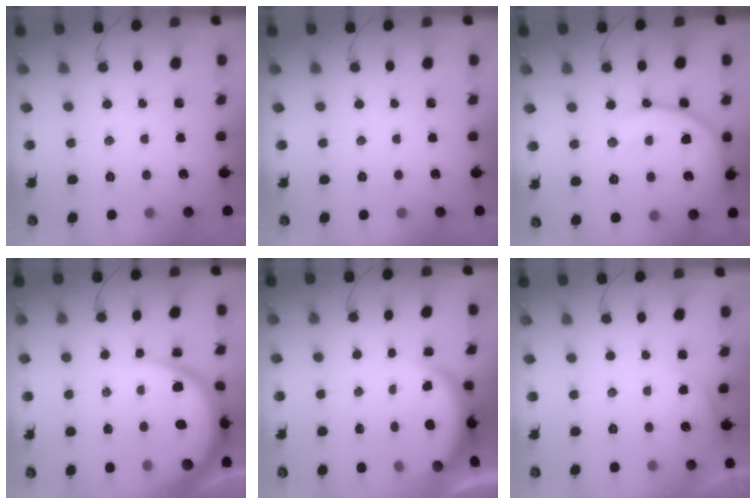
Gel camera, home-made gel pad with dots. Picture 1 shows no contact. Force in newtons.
{"total": 0.0}
{"total": 17.8, "press": 17.4, "slide": 3.7}
{"total": 12.2, "press": 12.1, "slide": 1.1}
{"total": 4.7, "press": 4.7, "slide": 0.7}
{"total": 3.9, "press": 3.8, "slide": 0.5}